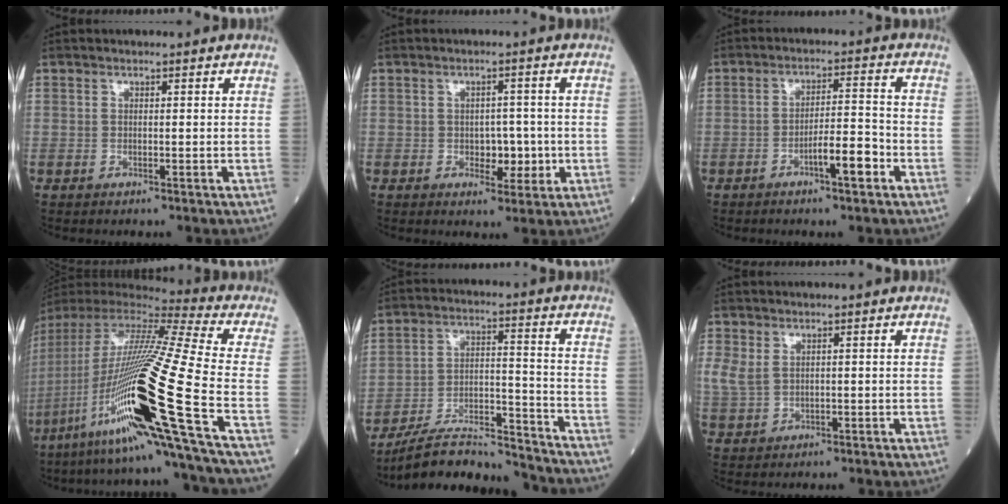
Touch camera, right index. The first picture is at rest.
{"total": 3.8, "force": [-0.5, 2.5, 2.9], "torque": [-0.026, 0.003, -0.003]}
{"total": 5.4, "force": [-2.7, 0.7, 4.7], "torque": [-0.073, 0.004, -0.047]}
{"total": 28.6, "force": [-10.6, -0.9, 26.6], "torque": [-0.498, -0.045, -0.201]}
{"total": 16.1, "force": [-15.2, 1.6, 5.1], "torque": [-0.086, 0.020, -0.241]}
{"total": 3.7, "force": [1.3, 2.4, 2.5], "torque": [-0.070, 0.006, 0.038]}